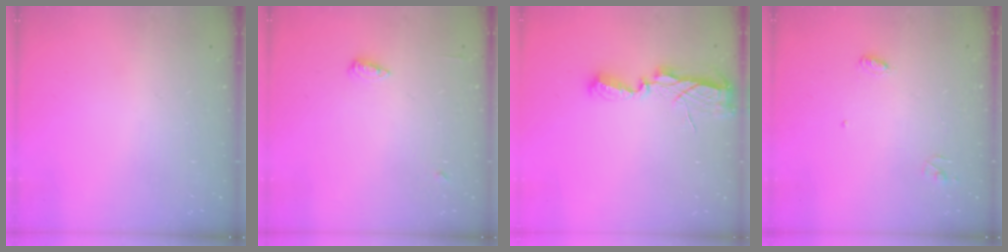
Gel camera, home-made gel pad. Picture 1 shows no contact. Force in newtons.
{"total": 5.5, "press": 5.4, "slide": 1.0}
{"total": 7.1, "press": 7.1, "slide": 0.5}
{"total": 3.6, "press": 3.6, "slide": 0.3}